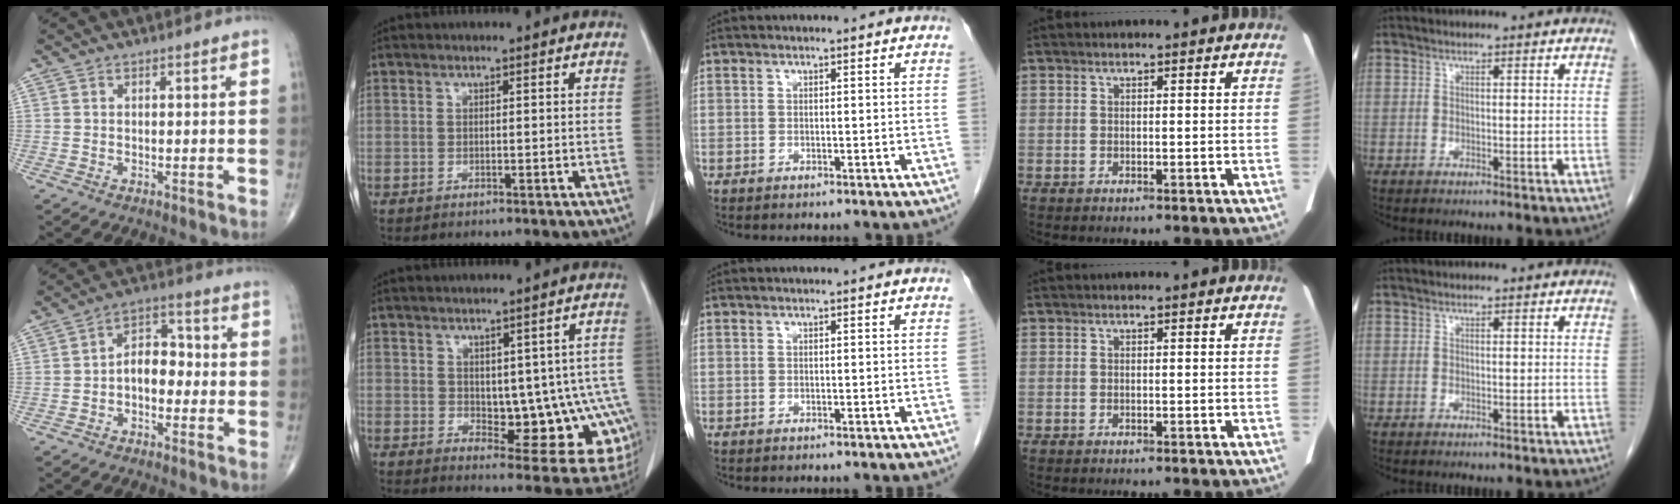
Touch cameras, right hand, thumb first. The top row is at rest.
{"thumb": {"total": 7.4, "force": [-1.1, 4.9, 5.5], "torque": [-0.062, 0.031, -0.031]}, "index": {"total": 12.7, "force": [-0.7, 6.2, 11.1], "torque": [-0.107, 0.012, 0.008]}}